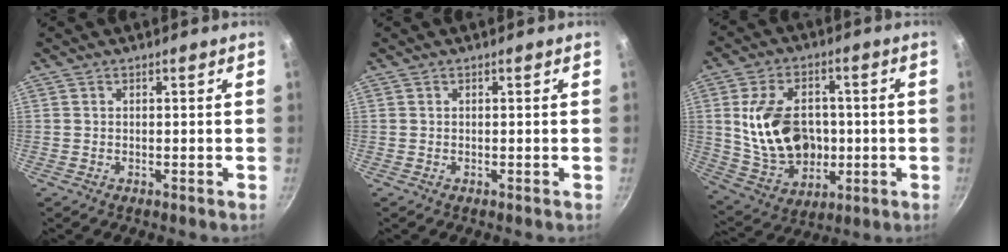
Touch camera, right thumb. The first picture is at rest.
{"total": 0.0}
{"total": 17.4, "force": [0.4, 12.7, 12.0], "torque": [-0.184, 0.008, 0.023]}